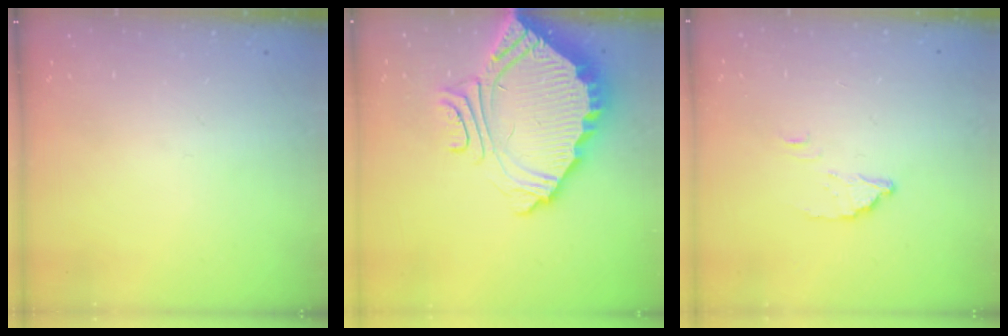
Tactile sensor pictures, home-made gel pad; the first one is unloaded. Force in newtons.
{"total": 8.9, "press": 8.9, "slide": 0.6}
{"total": 3.2, "press": 3.2, "slide": 0.1}